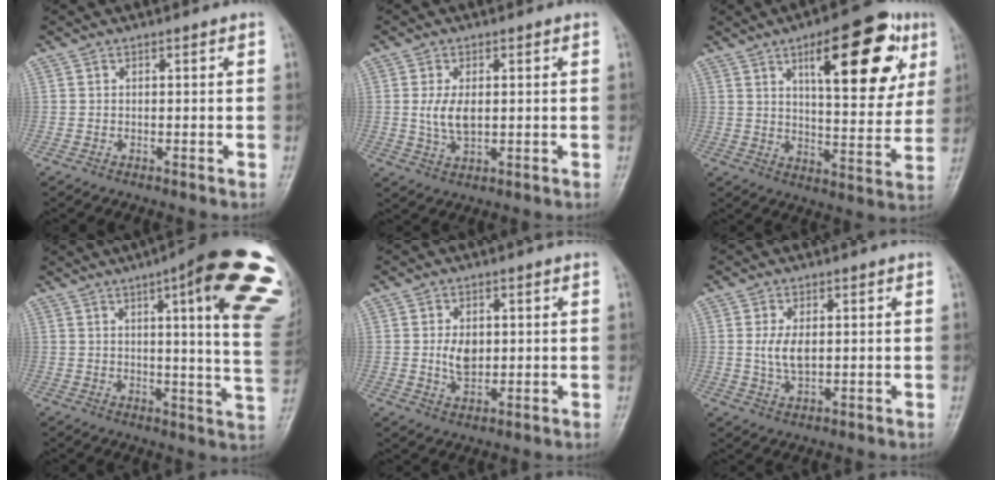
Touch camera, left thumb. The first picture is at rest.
{"total": 5.2, "force": [0.4, 2.8, 4.3], "torque": [-0.089, -0.006, 0.012]}
{"total": 18.3, "force": [7.8, 7.2, 14.9], "torque": [-0.152, -0.017, 0.103]}
{"total": 24.2, "force": [10.8, 4.1, 21.2], "torque": [-0.214, -0.024, 0.121]}
{"total": 4.8, "force": [0.5, 3.2, 3.6], "torque": [-0.051, -0.007, 0.012]}
{"total": 4.7, "force": [0.5, 2.5, 3.9], "torque": [-0.079, -0.007, 0.014]}